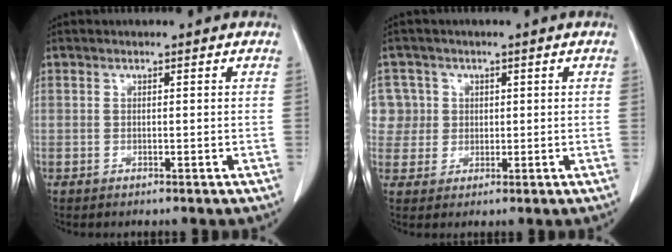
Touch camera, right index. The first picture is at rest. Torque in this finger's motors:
{"motor_torque": [0.56, 0.01, 0.23, 0.03]}